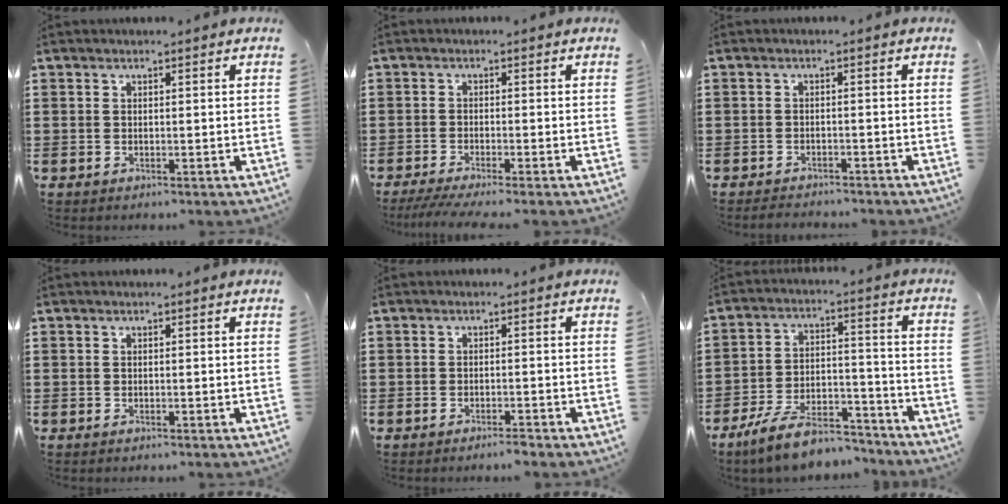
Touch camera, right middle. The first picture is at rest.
{"total": 2.3, "force": [-1.8, -0.1, 1.4], "torque": [-0.031, -0.004, -0.037]}
{"total": 1.7, "force": [-1.7, 0.1, 0.0], "torque": [-0.006, 0.001, -0.035]}
{"total": 0.0}
{"total": 1.3, "force": [-1.2, 0.0, 0.5], "torque": [-0.010, -0.001, -0.023]}
{"total": 9.7, "force": [-8.2, 2.5, 4.6], "torque": [-0.085, 0.025, -0.157]}